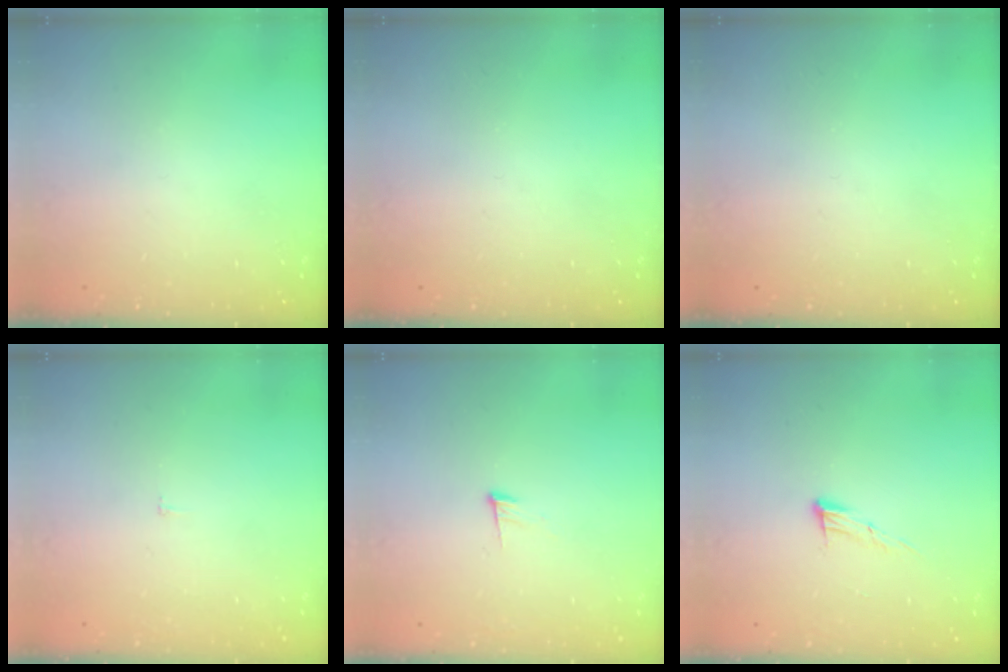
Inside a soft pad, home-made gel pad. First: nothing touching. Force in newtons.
{"total": 0.0}
{"total": 0.0}
{"total": 2.3, "press": 2.3, "slide": 0.2}
{"total": 8.9, "press": 8.8, "slide": 1.6}
{"total": 8.1, "press": 7.9, "slide": 1.6}